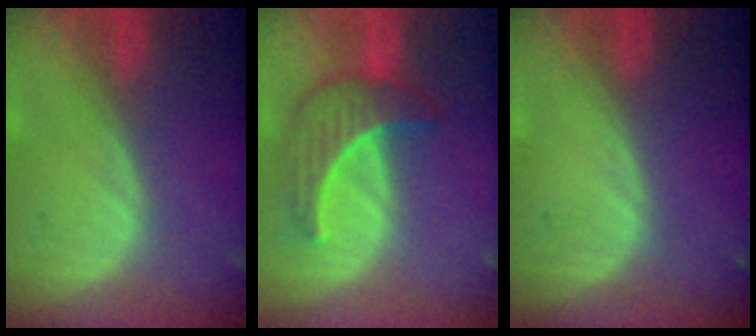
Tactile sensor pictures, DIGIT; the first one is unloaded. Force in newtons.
{"total": 6.5, "press": 6.4, "slide": 1.0}
{"total": 0.0}